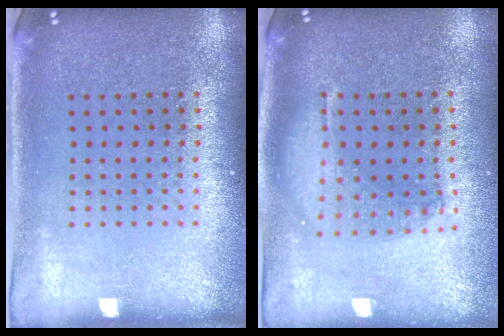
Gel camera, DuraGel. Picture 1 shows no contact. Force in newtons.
{"total": 1.5, "press": 1.4, "slide": 0.7}